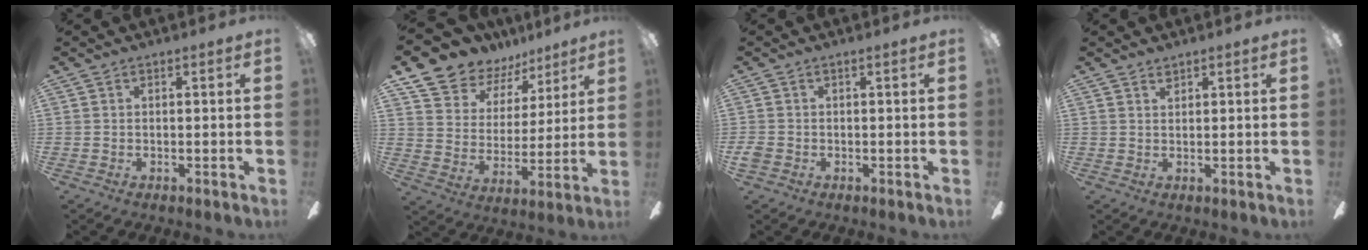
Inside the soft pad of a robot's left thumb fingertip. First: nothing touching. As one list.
[{"total": 11.7, "force": [9.9, 5.9, 2.1], "torque": [-0.061, -0.080, 0.187]}, {"total": 1.5, "force": [-0.7, 1.1, 0.8], "torque": [-0.014, 0.003, -0.012]}, {"total": 1.2, "force": [1.1, 0.4, 0.2], "torque": [-0.005, -0.002, 0.022]}]